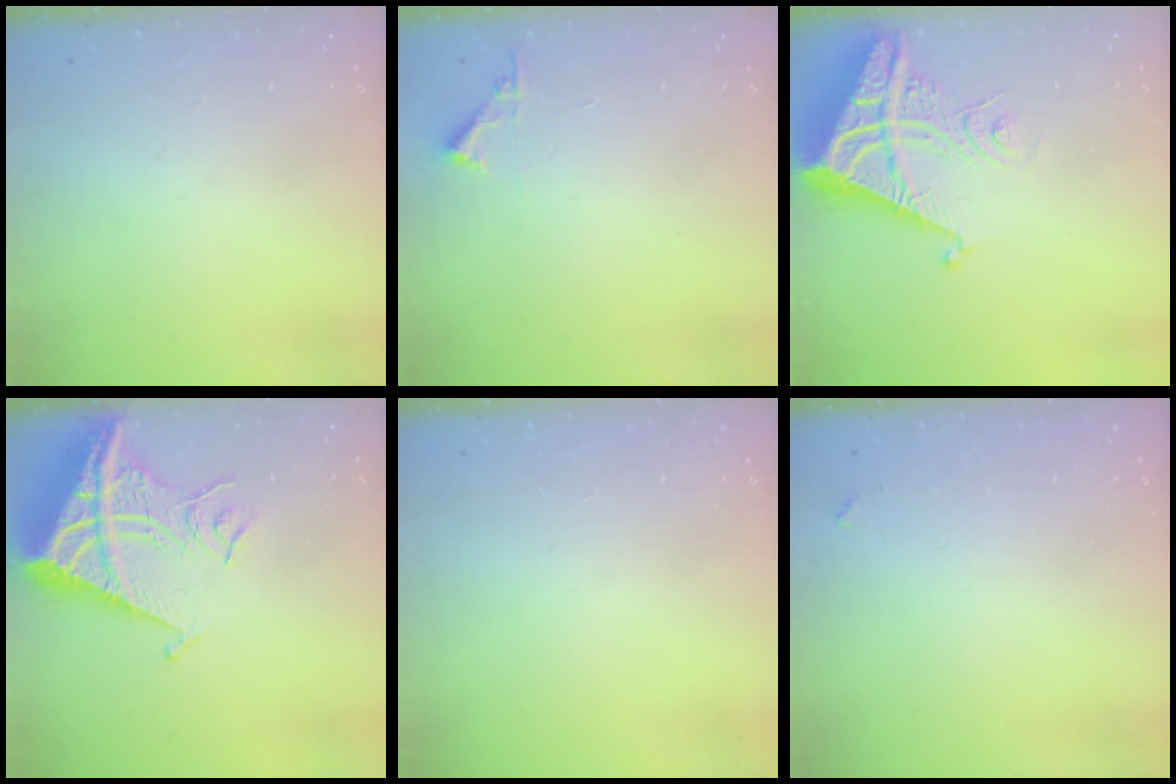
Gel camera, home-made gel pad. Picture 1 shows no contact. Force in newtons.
{"total": 4.4, "press": 4.4, "slide": 0.4}
{"total": 8.5, "press": 8.4, "slide": 0.9}
{"total": 11.9, "press": 11.8, "slide": 1.2}
{"total": 0.0}
{"total": 3.5, "press": 3.5, "slide": 0.2}